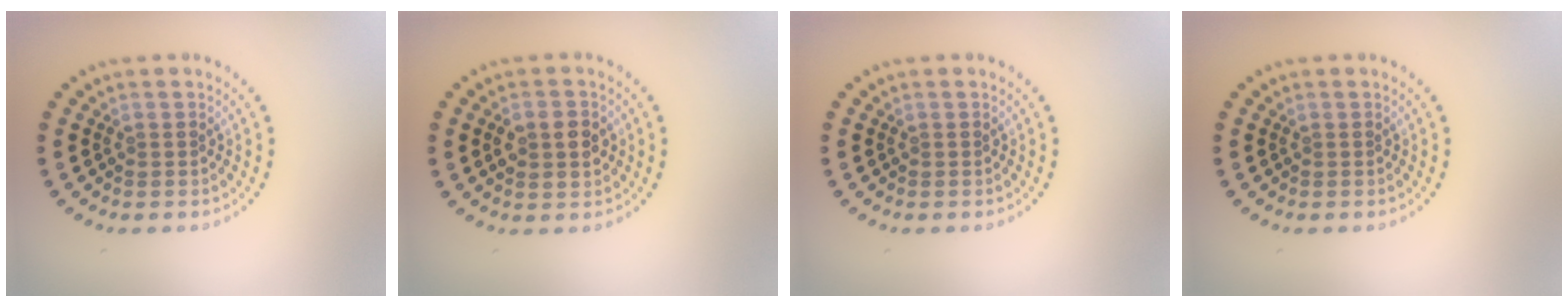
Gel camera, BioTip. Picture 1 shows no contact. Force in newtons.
{"total": 3.4, "press": 3.4, "slide": 0.1}
{"total": 0.0}
{"total": 0.0}